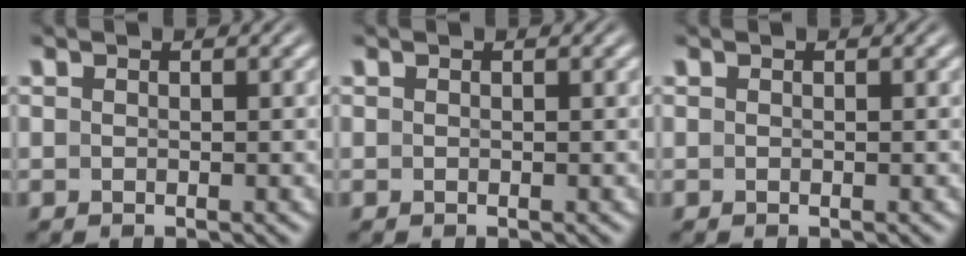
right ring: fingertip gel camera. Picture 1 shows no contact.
{"total": 0.0}
{"total": 0.0}